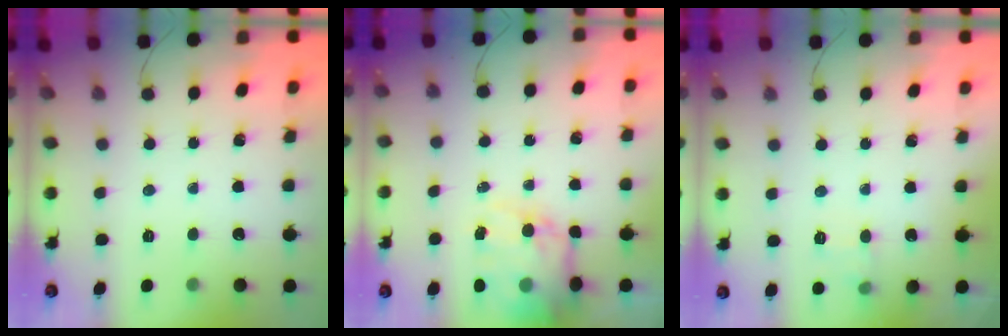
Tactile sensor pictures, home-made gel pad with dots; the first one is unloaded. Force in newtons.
{"total": 14.3, "press": 13.6, "slide": 4.2}
{"total": 6.1, "press": 5.9, "slide": 1.8}